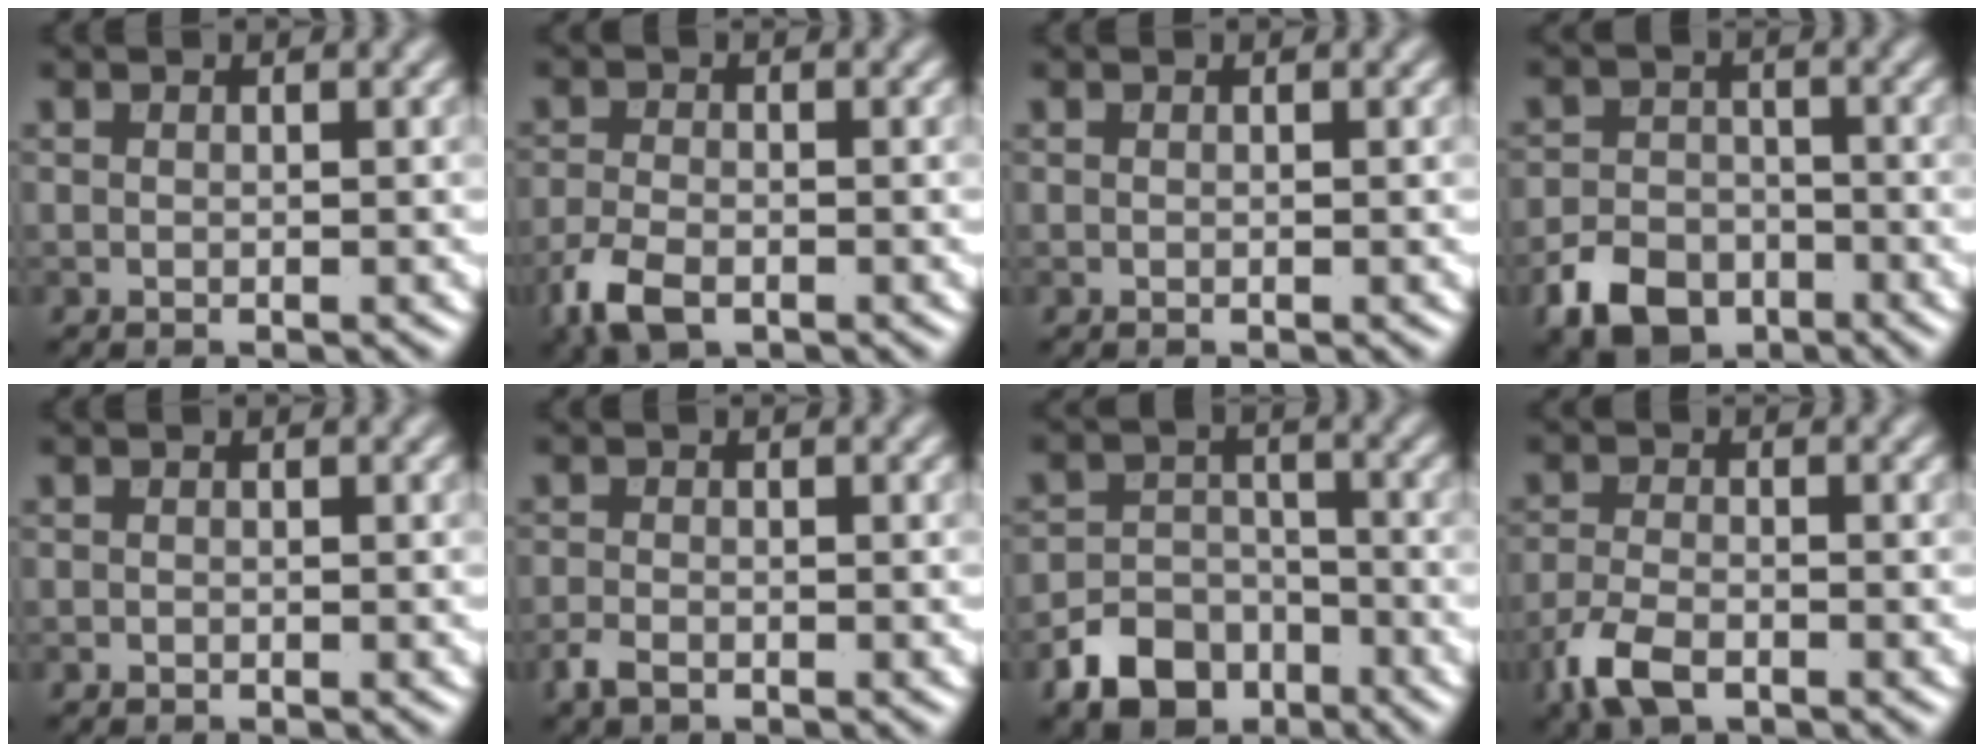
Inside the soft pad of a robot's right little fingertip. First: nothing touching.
{"total": 3.8, "force": [-2.3, 1.9, 2.4], "torque": [-0.057, -0.010, -0.053]}
{"total": 0.0}
{"total": 5.1, "force": [-2.9, 3.5, 2.3], "torque": [-0.044, -0.006, -0.060]}
{"total": 0.0}
{"total": 1.7, "force": [-1.1, 0.9, 0.9], "torque": [-0.022, -0.004, -0.025]}
{"total": 5.6, "force": [-3.4, 3.9, 2.2], "torque": [-0.034, -0.007, -0.060]}
{"total": 3.9, "force": [-2.5, 1.8, 2.5], "torque": [-0.057, -0.009, -0.057]}